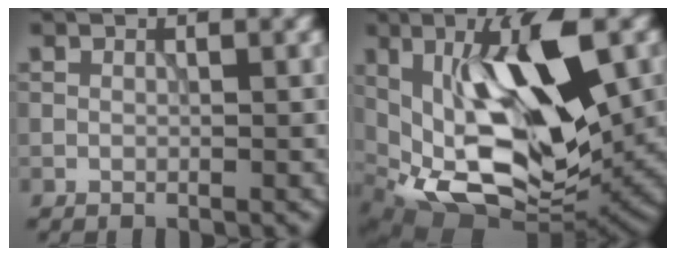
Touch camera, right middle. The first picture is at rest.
{"total": 12.2, "force": [0.9, 5.1, 11.0], "torque": [-0.191, -0.004, 0.016]}